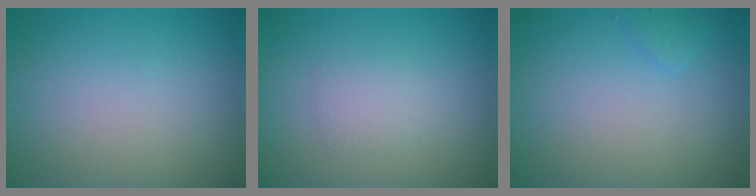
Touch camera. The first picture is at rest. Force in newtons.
{"total": 1.5, "press": 1.5, "slide": 0.1}
{"total": 0.8, "press": 0.8, "slide": 0.0}